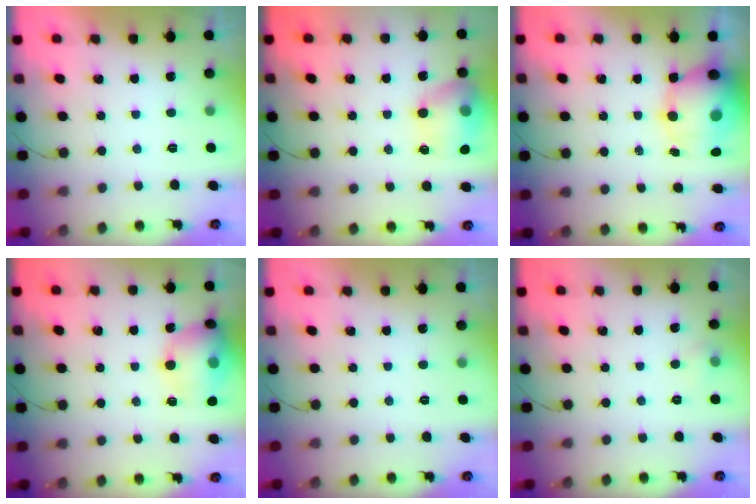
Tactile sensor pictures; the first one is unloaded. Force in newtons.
{"total": 16.3, "press": 16.2, "slide": 1.3}
{"total": 13.1, "press": 12.8, "slide": 3.0}
{"total": 14.9, "press": 14.6, "slide": 3.1}
{"total": 0.0}
{"total": 6.5, "press": 3.6, "slide": 5.4}